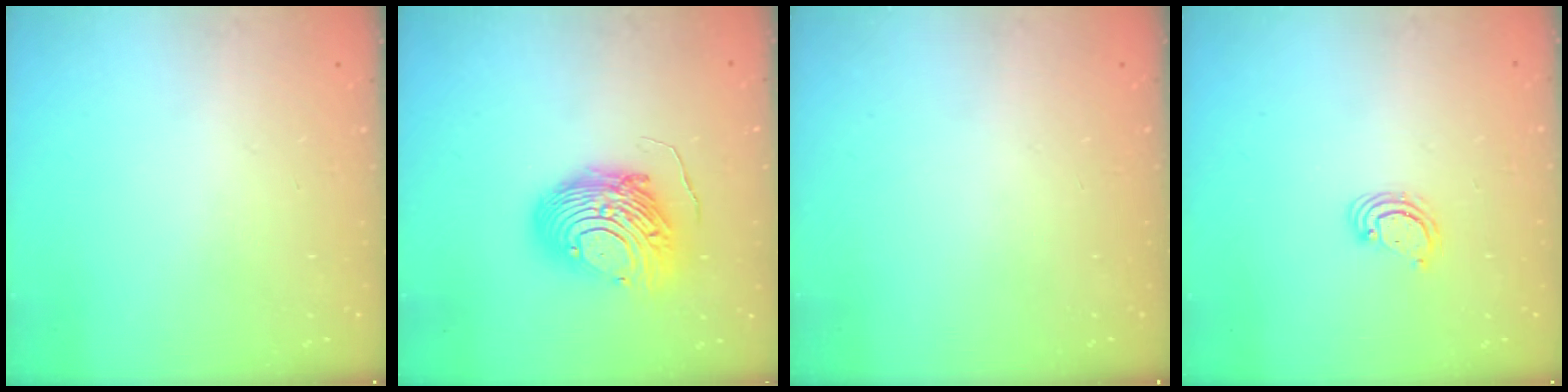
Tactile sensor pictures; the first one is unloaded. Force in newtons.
{"total": 15.1, "press": 15.1, "slide": 1.6}
{"total": 0.0}
{"total": 2.5, "press": 2.5, "slide": 0.3}